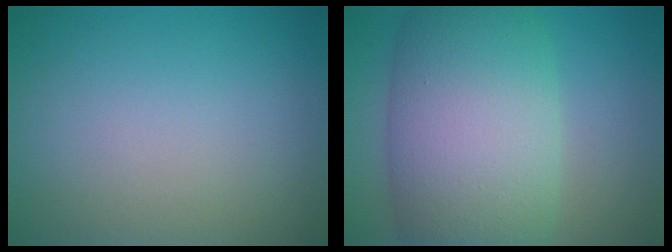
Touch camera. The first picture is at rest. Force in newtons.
{"total": 11.9, "press": 11.9, "slide": 0.3}